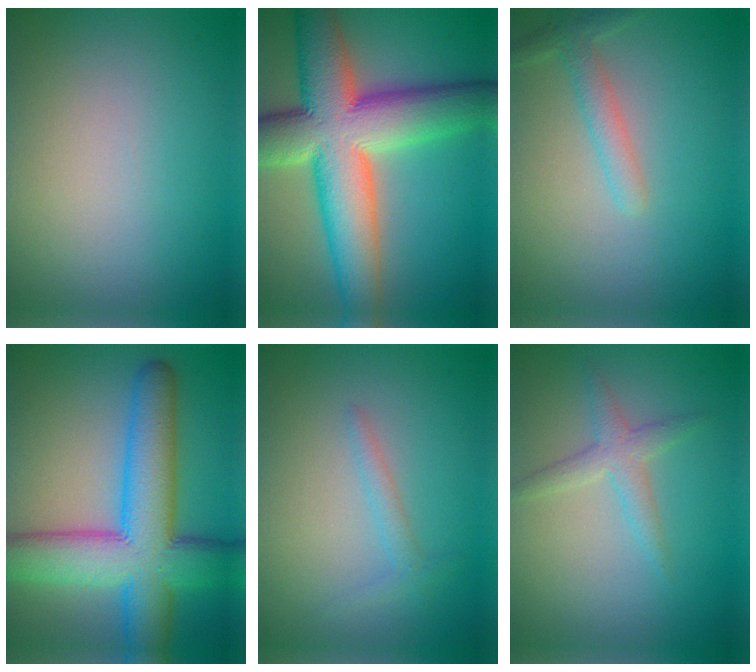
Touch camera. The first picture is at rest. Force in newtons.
{"total": 13.9, "press": 13.9, "slide": 0.7}
{"total": 2.1, "press": 2.1, "slide": 0.1}
{"total": 11.5, "press": 11.5, "slide": 0.4}
{"total": 1.4, "press": 1.4, "slide": 0.1}
{"total": 2.2, "press": 2.2, "slide": 0.1}